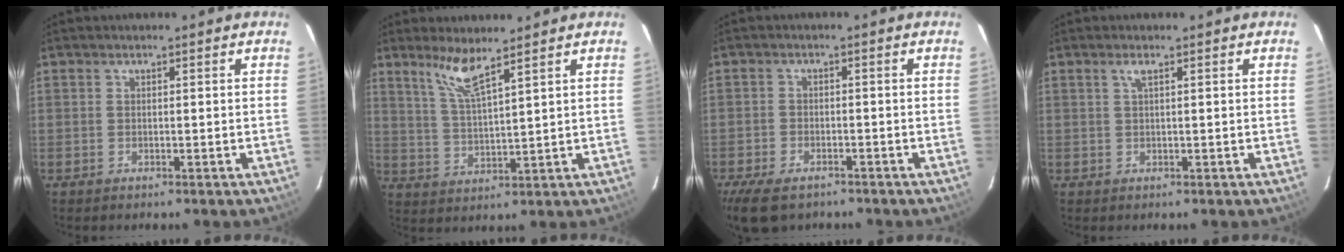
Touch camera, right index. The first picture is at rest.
{"total": 6.2, "force": [4.7, 0.1, 4.1], "torque": [-0.084, -0.003, 0.098]}
{"total": 8.1, "force": [-5.8, 4.1, 3.9], "torque": [-0.102, -0.012, -0.101]}
{"total": 1.1, "force": [0.5, -0.2, 1.0], "torque": [-0.020, 0.002, 0.010]}